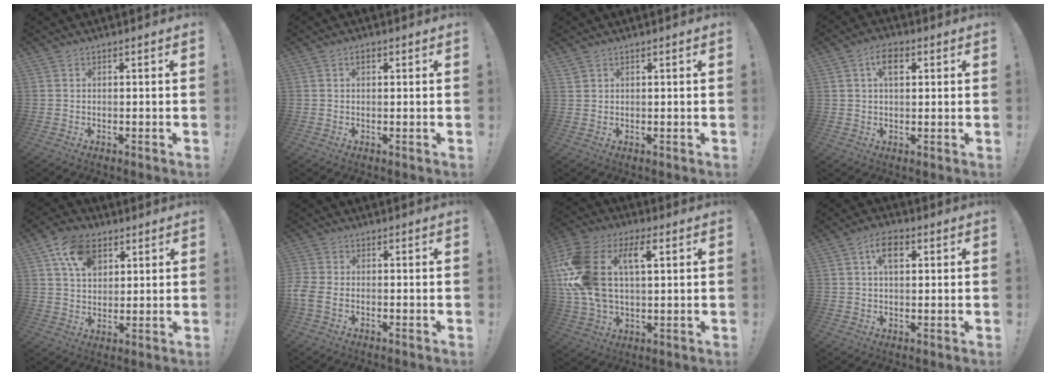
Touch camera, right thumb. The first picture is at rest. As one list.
[{"total": 1.5, "force": [0.6, 0.9, 1.0], "torque": [-0.018, 0.005, 0.009]}, {"total": 1.2, "force": [0.9, 0.8, 0.2], "torque": [-0.010, 0.002, 0.019]}, {"total": 6.3, "force": [2.4, 3.7, 4.5], "torque": [-0.070, 0.005, 0.041]}, {"total": 12.1, "force": [5.7, 8.7, 6.0], "torque": [-0.089, -0.012, 0.108]}, {"total": 4.8, "force": [-1.7, 3.1, 3.2], "torque": [-0.083, 0.004, -0.029]}, {"total": 19.4, "force": [4.9, 11.9, 14.5], "torque": [-0.305, -0.006, 0.081]}, {"total": 6.7, "force": [2.4, 3.9, 4.9], "torque": [-0.077, 0.005, 0.041]}]